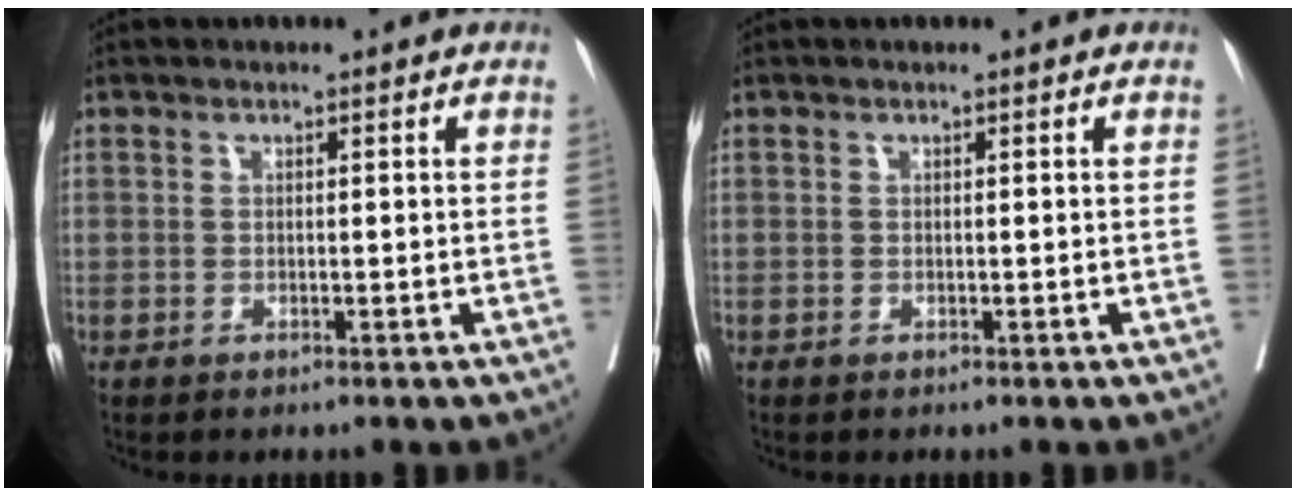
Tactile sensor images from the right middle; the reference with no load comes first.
{"total": 0.0}